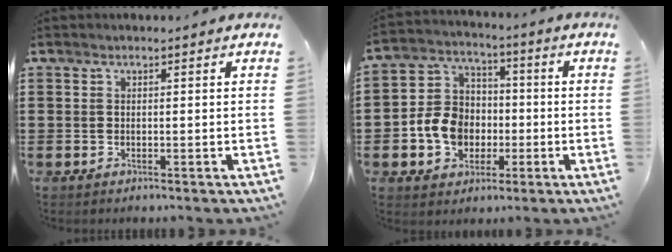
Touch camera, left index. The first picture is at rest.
{"total": 8.7, "force": [-2.1, 7.4, 4.0], "torque": [-0.114, 0.021, -0.040]}